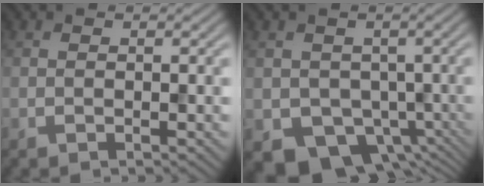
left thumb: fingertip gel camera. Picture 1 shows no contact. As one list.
[{"total": 6.2, "force": [-1.8, 5.2, 2.7], "torque": [-0.049, -0.035, -0.023]}]